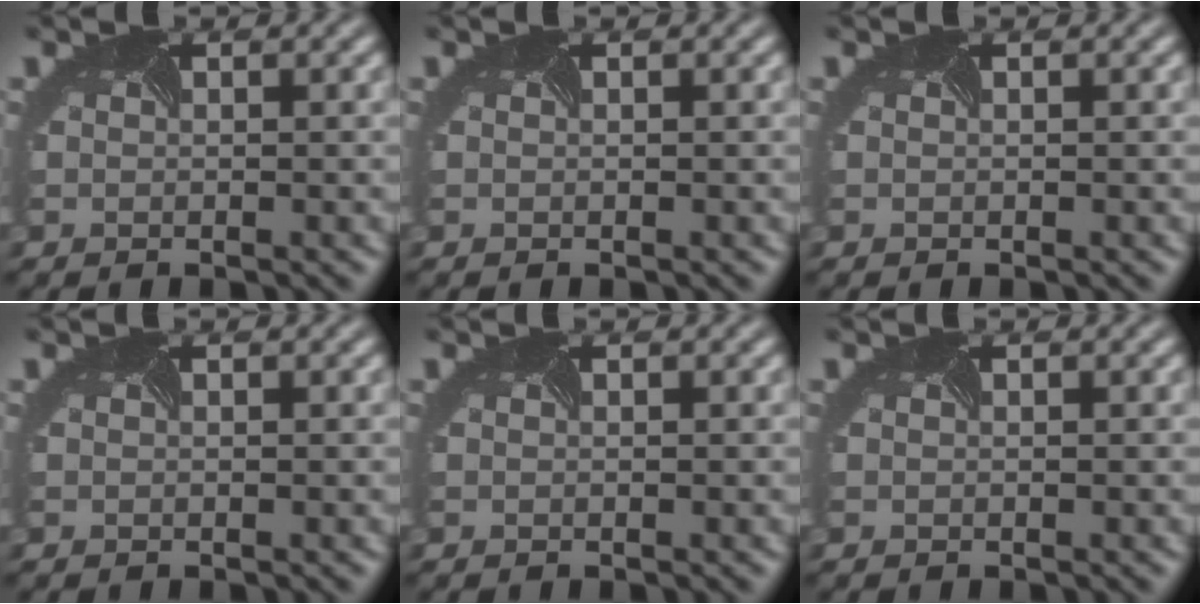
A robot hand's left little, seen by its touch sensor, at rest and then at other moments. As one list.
[{"total": 0.0}, {"total": 0.0}, {"total": 0.0}, {"total": 0.0}, {"total": 0.0}]